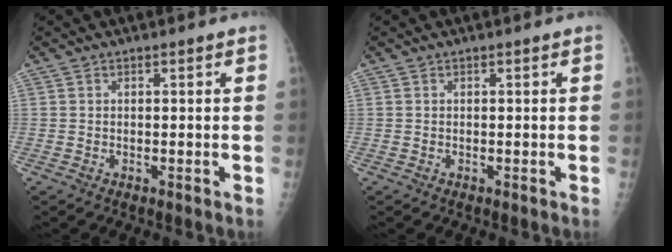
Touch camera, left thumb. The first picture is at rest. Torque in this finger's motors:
{"motor_torque": [-0.11, 0.16, -0.07, -0.05, 0.00]}